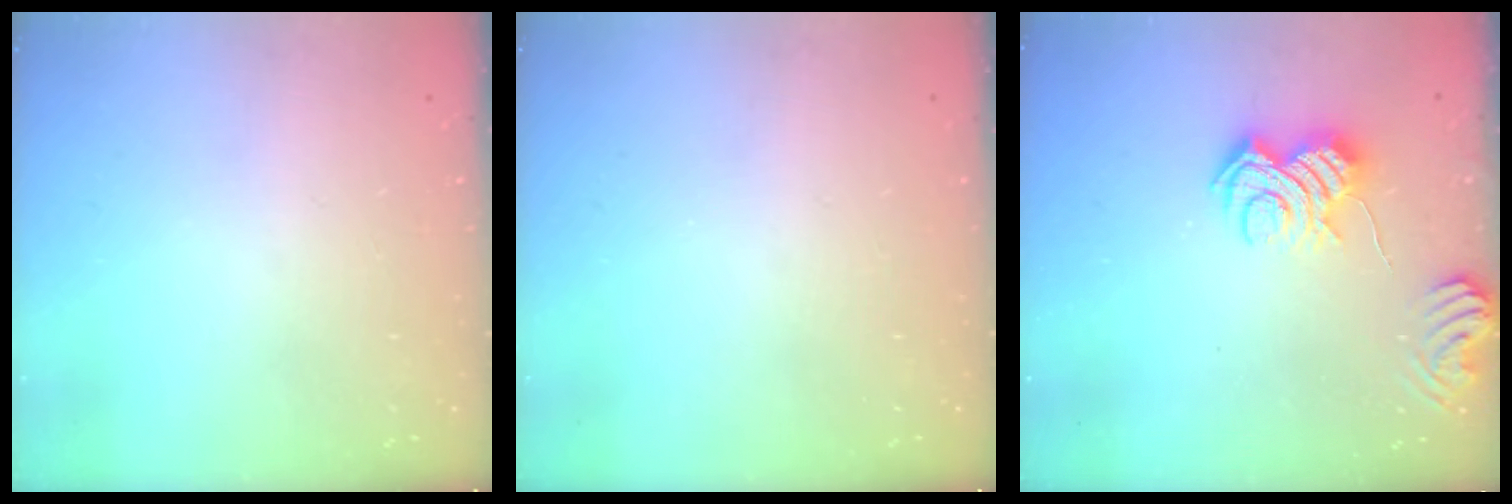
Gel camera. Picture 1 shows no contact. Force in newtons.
{"total": 0.0}
{"total": 7.2, "press": 7.2, "slide": 0.5}